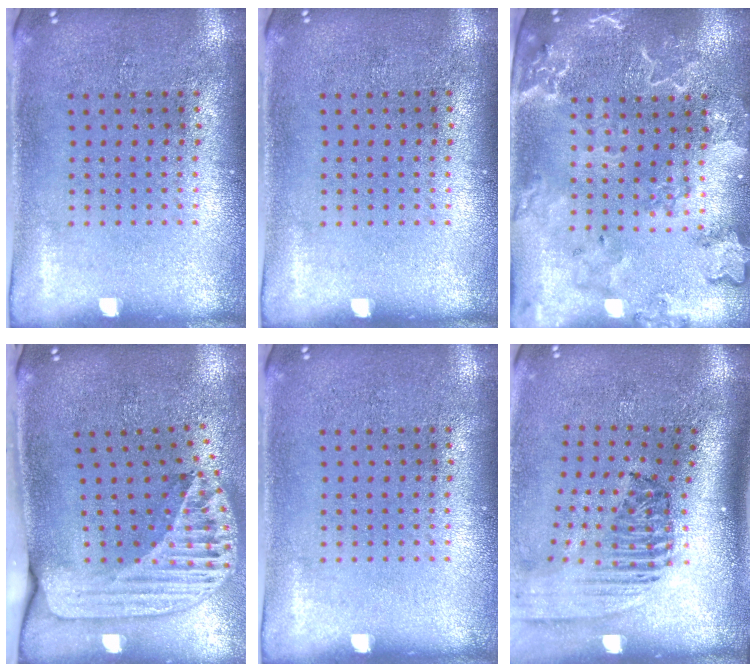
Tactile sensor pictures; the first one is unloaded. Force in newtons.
{"total": 0.0}
{"total": 2.6, "press": 2.5, "slide": 0.9}
{"total": 2.6, "press": 1.8, "slide": 1.8}
{"total": 0.0}
{"total": 2.4, "press": 1.6, "slide": 1.7}